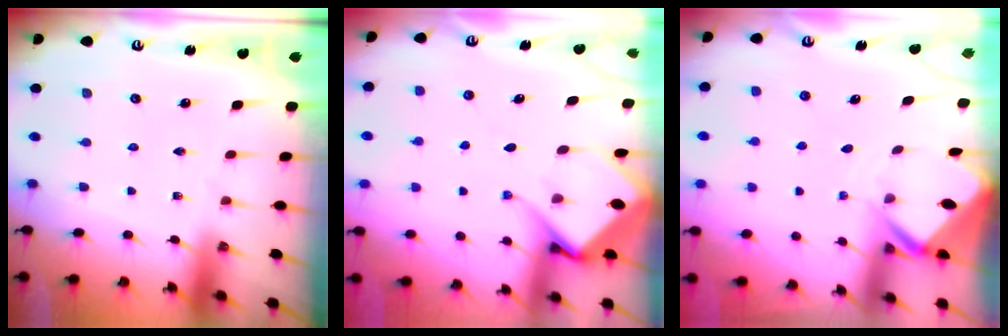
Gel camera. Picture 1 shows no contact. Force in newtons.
{"total": 9.0, "press": 8.9, "slide": 1.2}
{"total": 3.3, "press": 3.3, "slide": 0.2}